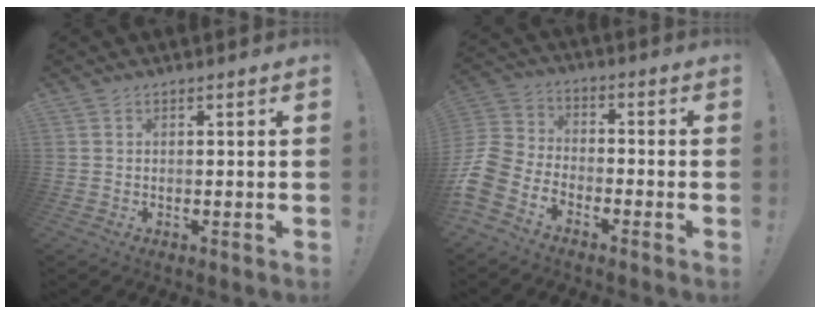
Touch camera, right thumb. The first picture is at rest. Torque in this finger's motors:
{"motor_torque": [1.48, 0.93, -0.06, -0.34, 0.02]}